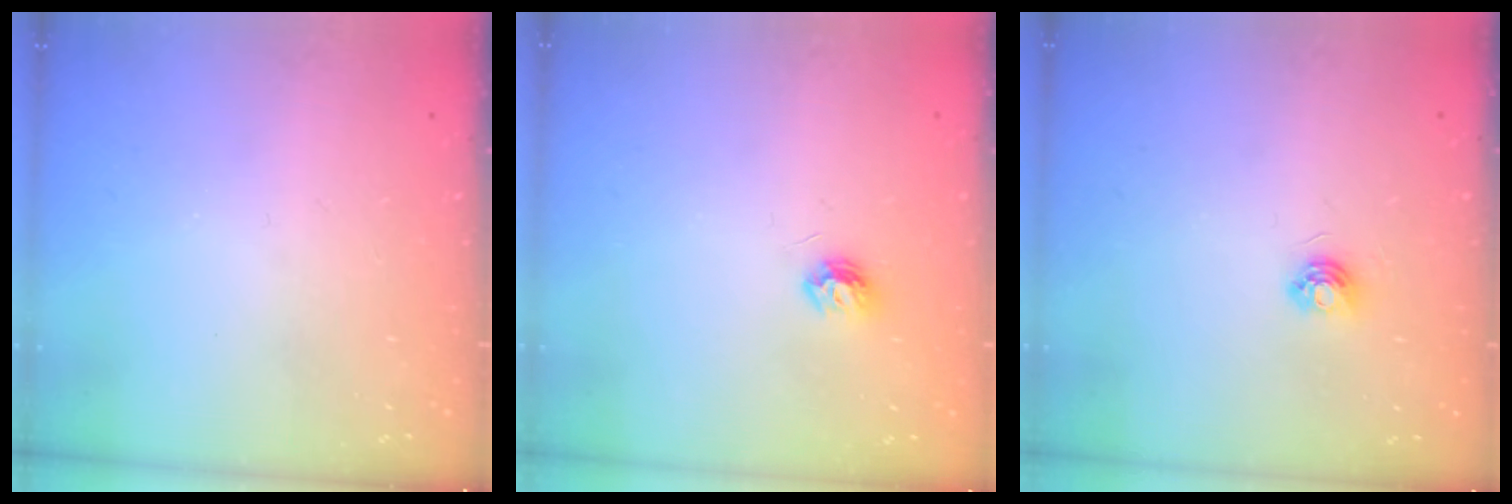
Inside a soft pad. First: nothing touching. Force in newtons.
{"total": 5.7, "press": 5.6, "slide": 0.7}
{"total": 4.7, "press": 4.7, "slide": 0.5}